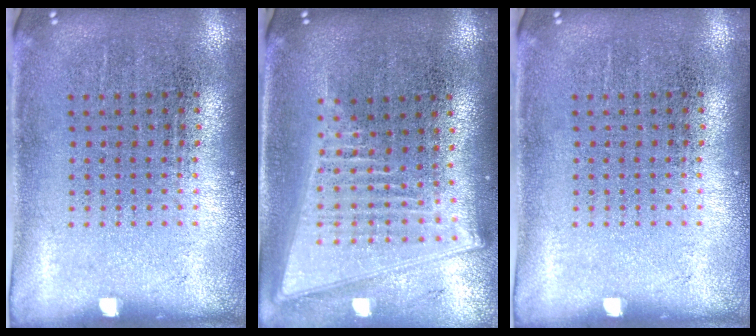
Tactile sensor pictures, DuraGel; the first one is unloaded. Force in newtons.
{"total": 2.1, "press": 1.7, "slide": 1.1}
{"total": 0.0}